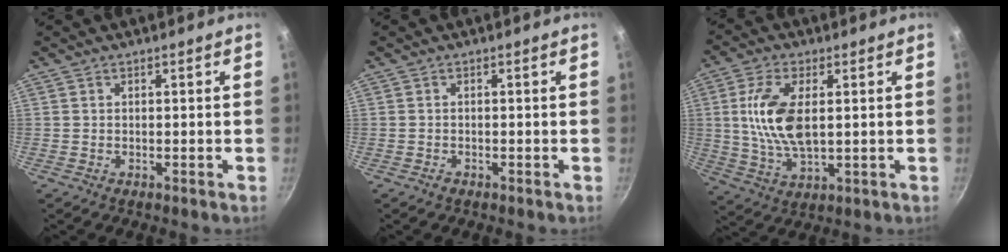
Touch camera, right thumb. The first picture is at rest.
{"total": 0.6, "force": [-0.5, 0.4, 0.2], "torque": [-0.004, 0.001, -0.010]}
{"total": 12.2, "force": [1.6, 5.9, 10.5], "torque": [-0.217, -0.008, 0.037]}